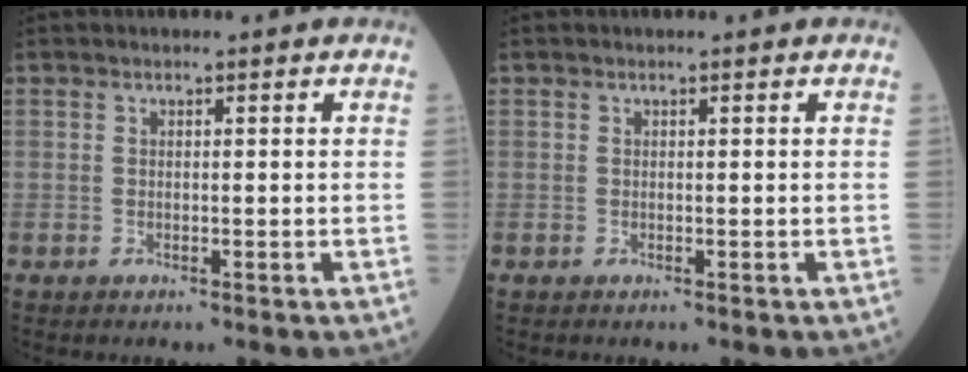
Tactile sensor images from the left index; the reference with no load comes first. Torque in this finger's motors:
{"motor_torque": [0.00, 0.00, 0.00, 0.00]}